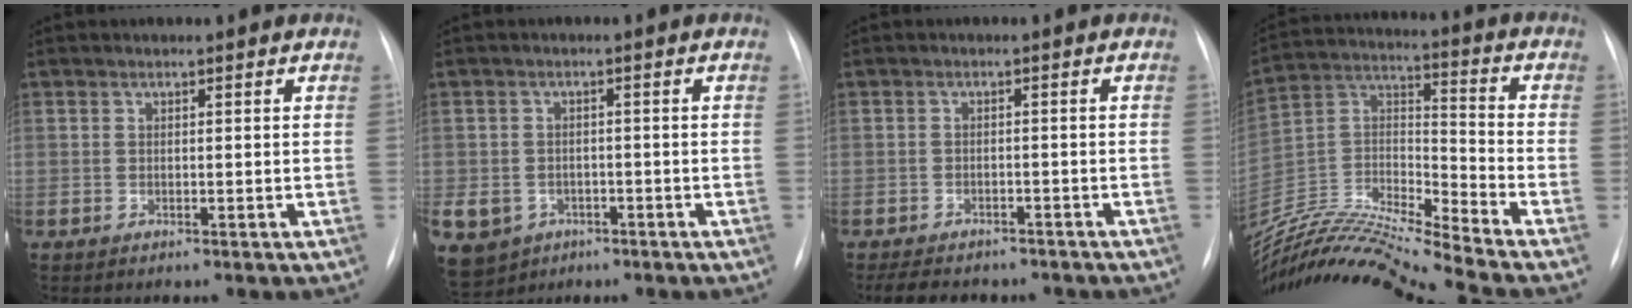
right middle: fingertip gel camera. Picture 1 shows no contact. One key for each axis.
{"total": 11.0, "fx": -5.1, "fy": 9.1, "fz": 3.6, "tx": -0.106, "ty": 0.006, "tz": -0.067}
{"total": 9.4, "fx": -7.9, "fy": 3.8, "fz": 3.4, "tx": -0.061, "ty": 0.004, "tz": -0.100}
{"total": 20.9, "fx": -19.3, "fy": -2.0, "fz": 7.8, "tx": -0.165, "ty": 0.002, "tz": -0.354}